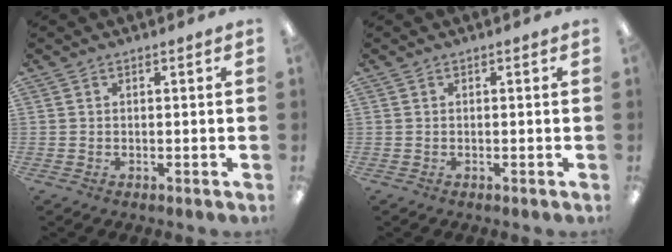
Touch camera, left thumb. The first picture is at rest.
{"total": 0.0}